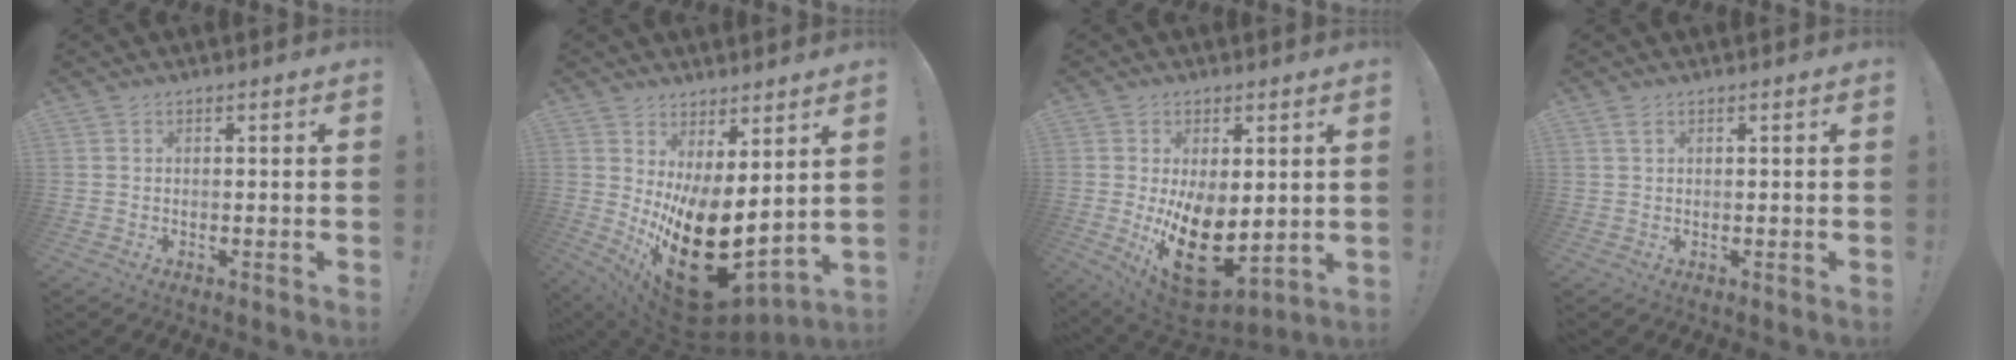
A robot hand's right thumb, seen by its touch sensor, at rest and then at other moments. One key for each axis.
{"total": 19.9, "fx": -2.9, "fy": 10.2, "fz": 16.9, "tx": -0.270, "ty": -0.009, "tz": -0.023}
{"total": 17.9, "fx": -1.4, "fy": 10.8, "fz": 14.2, "tx": -0.213, "ty": -0.014, "tz": 0.000}
{"total": 1.5, "fx": 0.8, "fy": 0.6, "fz": 1.1, "tx": -0.019, "ty": 0.000, "tz": 0.014}